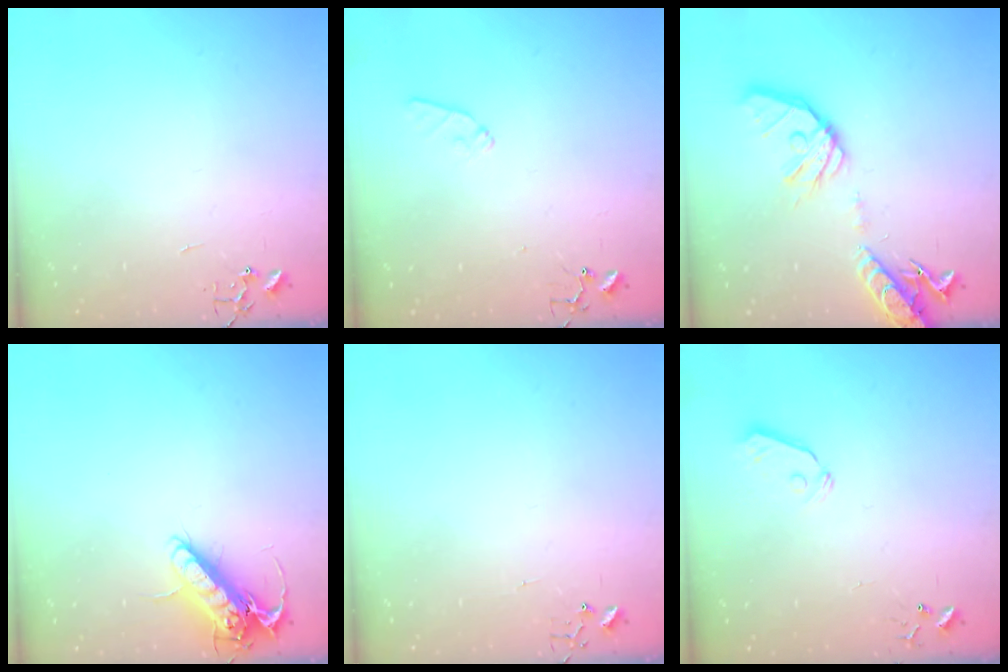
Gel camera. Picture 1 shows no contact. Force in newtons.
{"total": 7.6, "press": 7.6, "slide": 0.6}
{"total": 17.8, "press": 17.5, "slide": 3.0}
{"total": 14.2, "press": 14.0, "slide": 2.2}
{"total": 3.6, "press": 3.6, "slide": 0.4}
{"total": 6.1, "press": 6.1, "slide": 0.5}